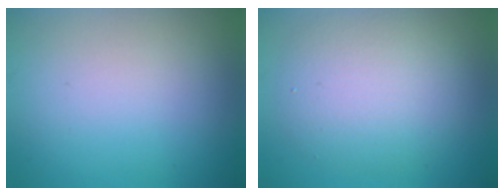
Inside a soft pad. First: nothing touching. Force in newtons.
{"total": 5.7, "press": 5.7, "slide": 0.2}